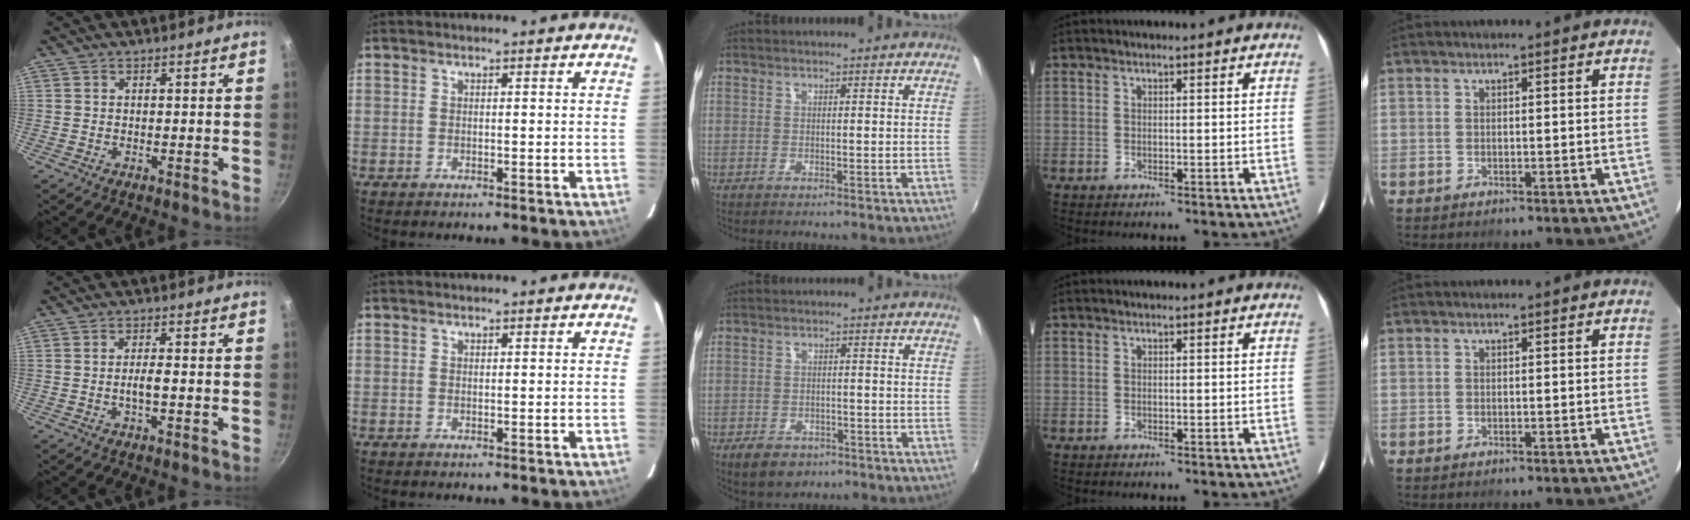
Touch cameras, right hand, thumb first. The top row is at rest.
{"thumb": {"total": 2.5, "force": [-0.5, 0.5, 2.3], "torque": [-0.046, 0.008, -0.011]}, "middle": {"total": 5.6, "force": [-3.7, 3.5, 2.5], "torque": [-0.064, -0.009, -0.053]}}